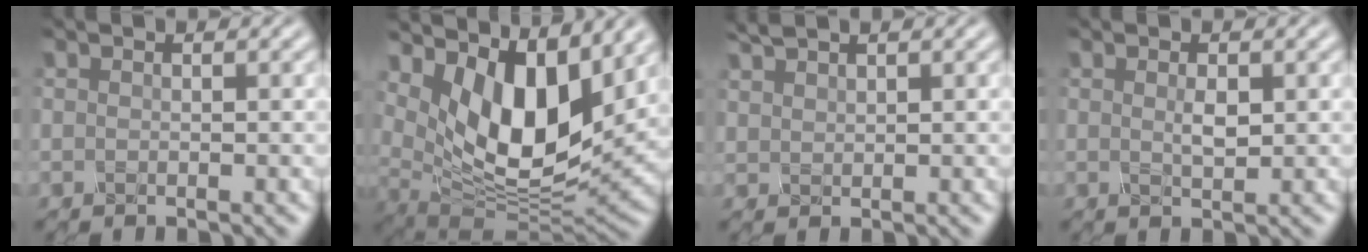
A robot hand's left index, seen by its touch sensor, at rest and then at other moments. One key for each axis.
{"total": 9.8, "fx": 4.1, "fy": 4.6, "fz": 7.7, "tx": -0.139, "ty": -0.019, "tz": 0.085}
{"total": 1.3, "fx": 1.3, "fy": -0.2, "fz": -0.1, "tx": -0.003, "ty": 0.006, "tz": 0.042}
{"total": 0.7, "fx": -0.1, "fy": -0.1, "fz": 0.7, "tx": -0.020, "ty": 0.002, "tz": 0.012}